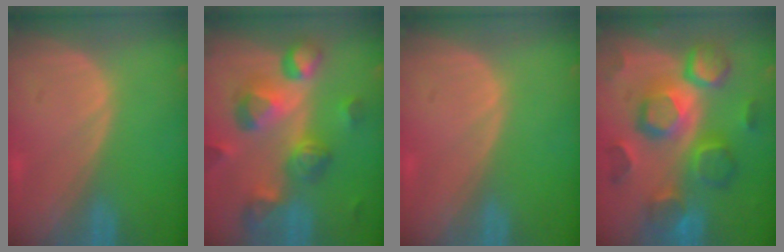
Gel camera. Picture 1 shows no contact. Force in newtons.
{"total": 10.7, "press": 9.6, "slide": 4.7}
{"total": 0.0}
{"total": 12.4, "press": 12.4, "slide": 1.1}